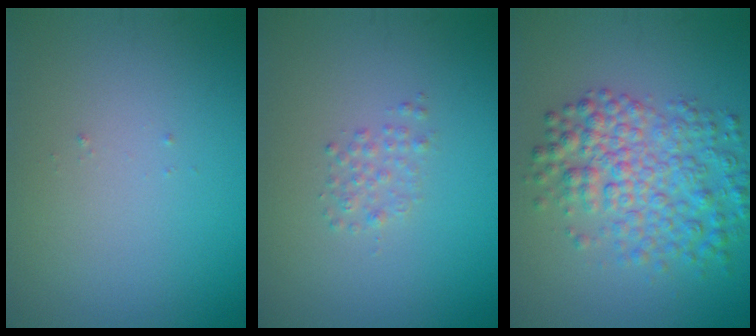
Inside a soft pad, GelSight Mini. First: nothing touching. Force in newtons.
{"total": 1.2, "press": 1.2, "slide": 0.0}
{"total": 5.9, "press": 5.9, "slide": 0.1}